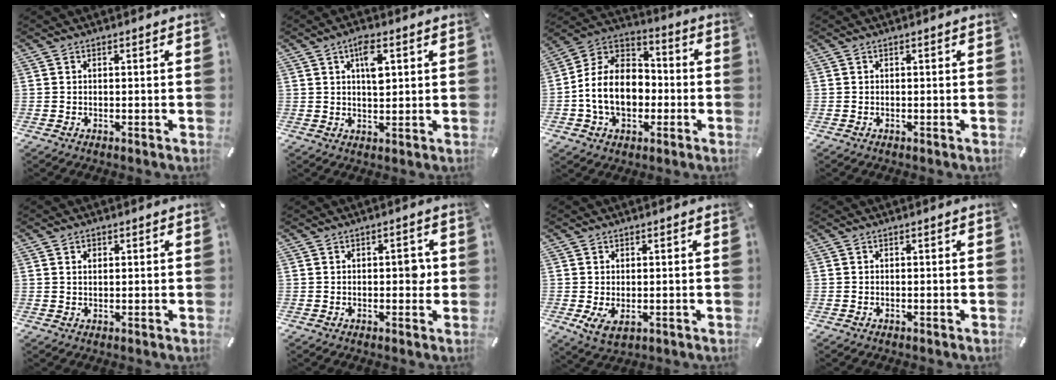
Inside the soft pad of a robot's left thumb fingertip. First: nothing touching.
{"total": 6.3, "force": [2.3, 2.8, 5.1], "torque": [-0.077, -0.005, 0.032]}
{"total": 13.8, "force": [-3.4, 10.8, 8.0], "torque": [-0.199, 0.017, -0.064]}
{"total": 0.0}
{"total": 1.5, "force": [0.7, 0.9, 0.9], "torque": [-0.019, 0.004, 0.012]}
{"total": 4.1, "force": [0.3, 2.2, 3.4], "torque": [-0.042, 0.000, -0.002]}
{"total": 3.8, "force": [0.2, 2.1, 3.2], "torque": [-0.069, -0.007, -0.001]}
{"total": 0.0}